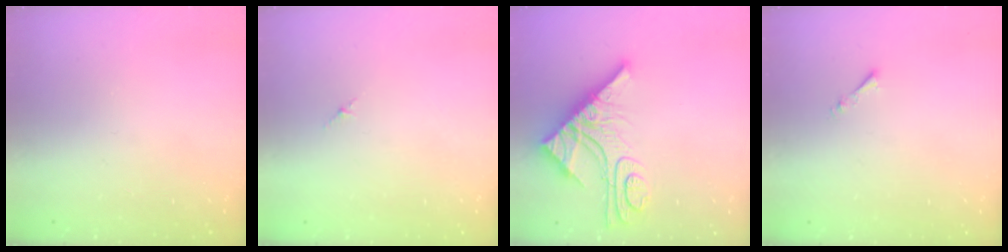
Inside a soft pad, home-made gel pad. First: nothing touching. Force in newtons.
{"total": 1.8, "press": 1.7, "slide": 0.6}
{"total": 15.3, "press": 15.3, "slide": 1.4}
{"total": 0.8, "press": 0.7, "slide": 0.3}